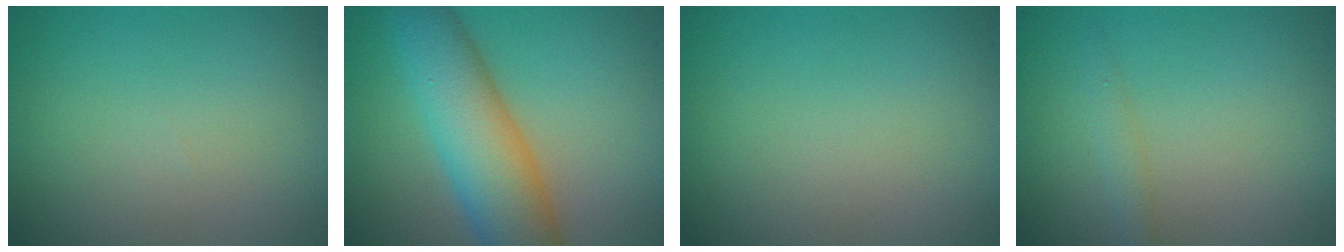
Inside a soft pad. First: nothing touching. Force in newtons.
{"total": 9.4, "press": 9.4, "slide": 0.2}
{"total": 0.0}
{"total": 1.2, "press": 1.2, "slide": 0.0}